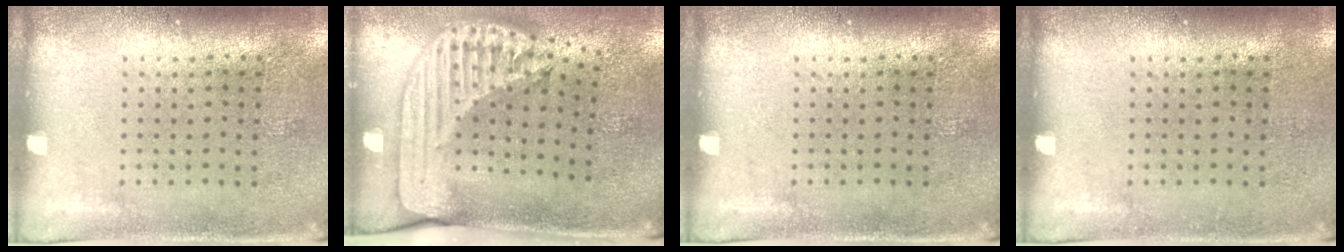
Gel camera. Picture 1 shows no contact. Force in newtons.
{"total": 2.6, "press": 1.9, "slide": 1.8}
{"total": 0.0}
{"total": 0.0}